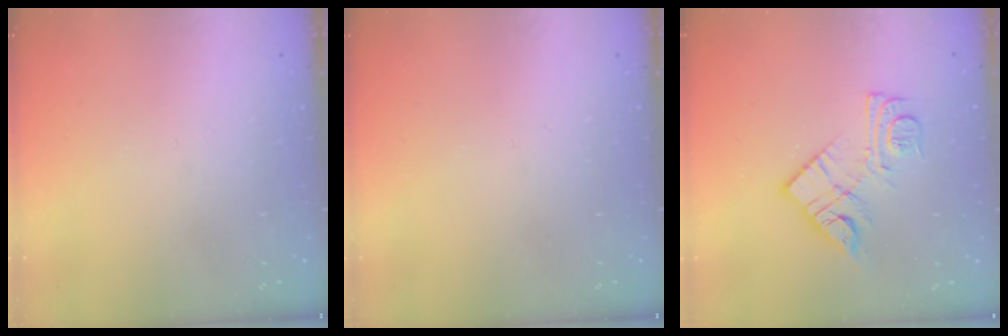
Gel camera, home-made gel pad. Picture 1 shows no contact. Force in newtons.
{"total": 0.0}
{"total": 11.8, "press": 11.8, "slide": 0.7}